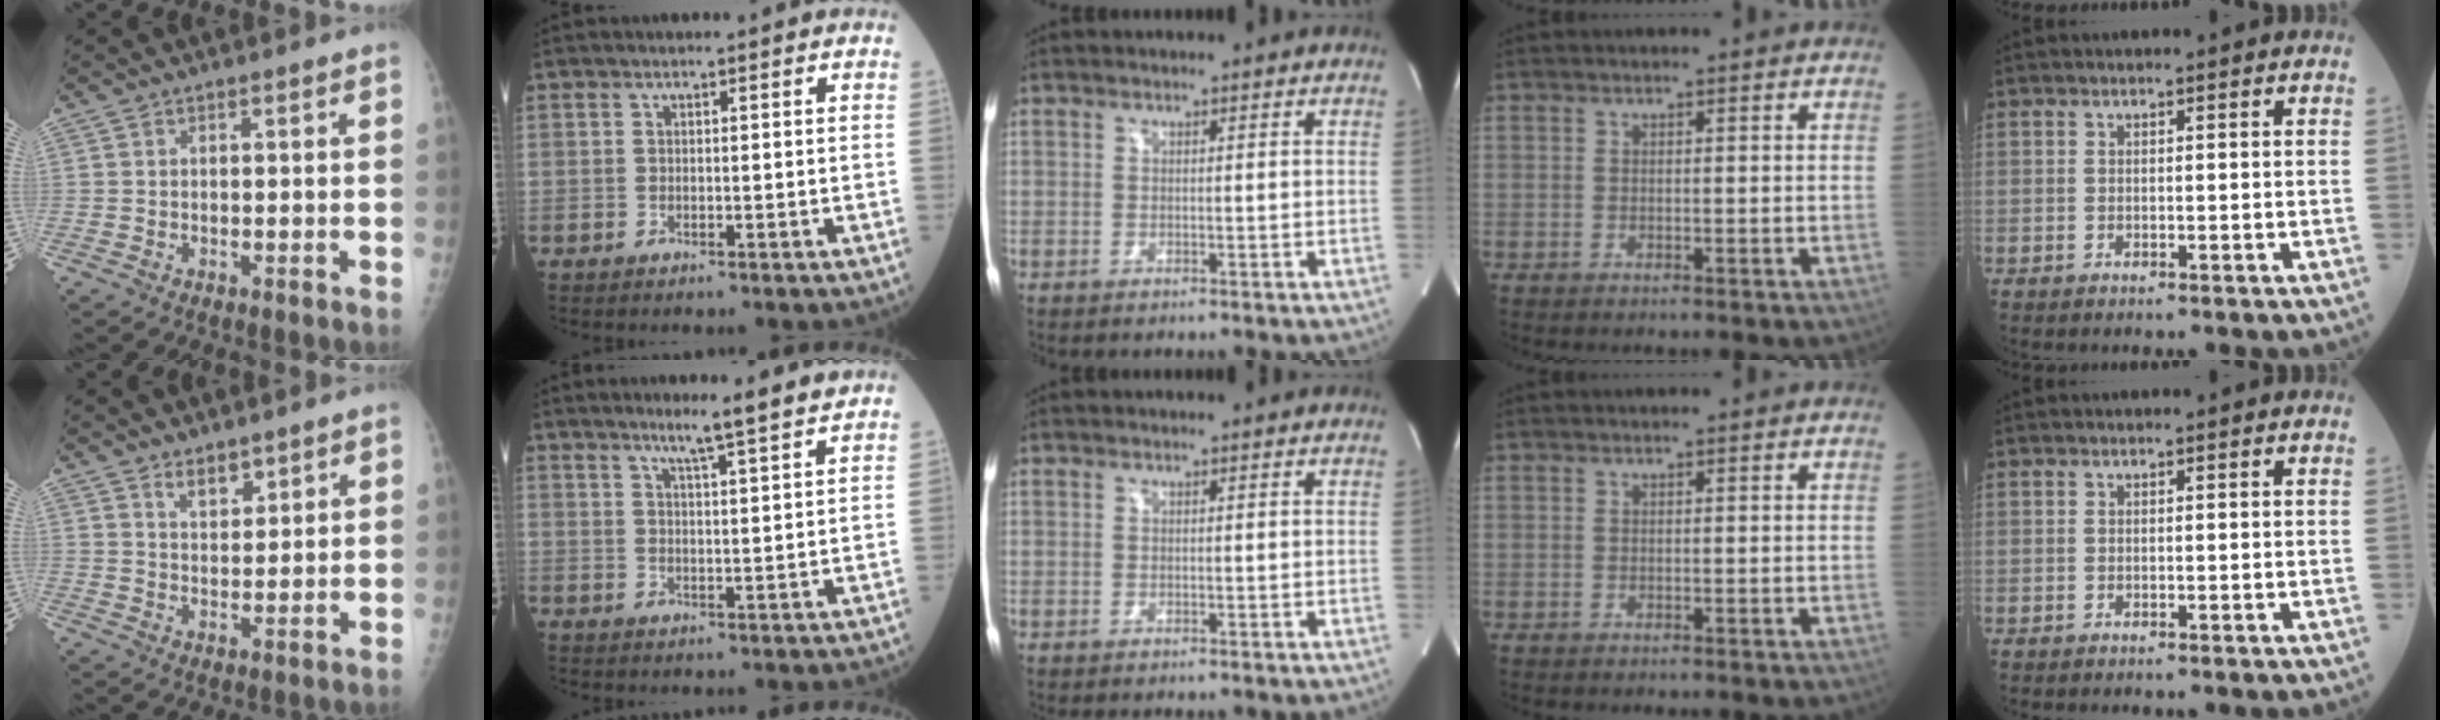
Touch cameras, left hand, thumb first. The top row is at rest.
{"thumb": {"total": 4.0, "force": [3.0, 1.9, 1.7], "torque": [-0.014, -0.025, 0.056]}, "index": {"total": 5.9, "force": [4.9, -0.8, 3.3], "torque": [-0.055, -0.003, 0.070]}}